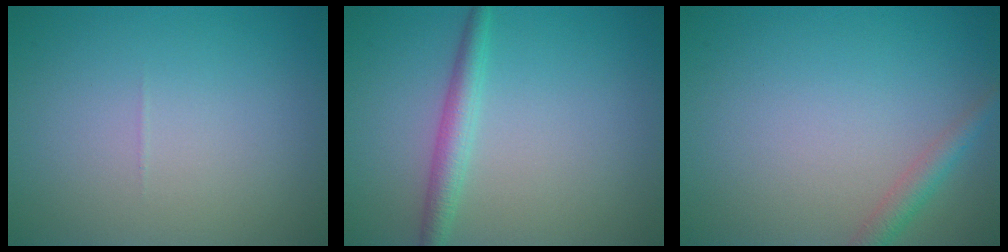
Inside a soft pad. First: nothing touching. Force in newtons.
{"total": 2.4, "press": 2.4, "slide": 0.1}
{"total": 2.0, "press": 2.0, "slide": 0.1}